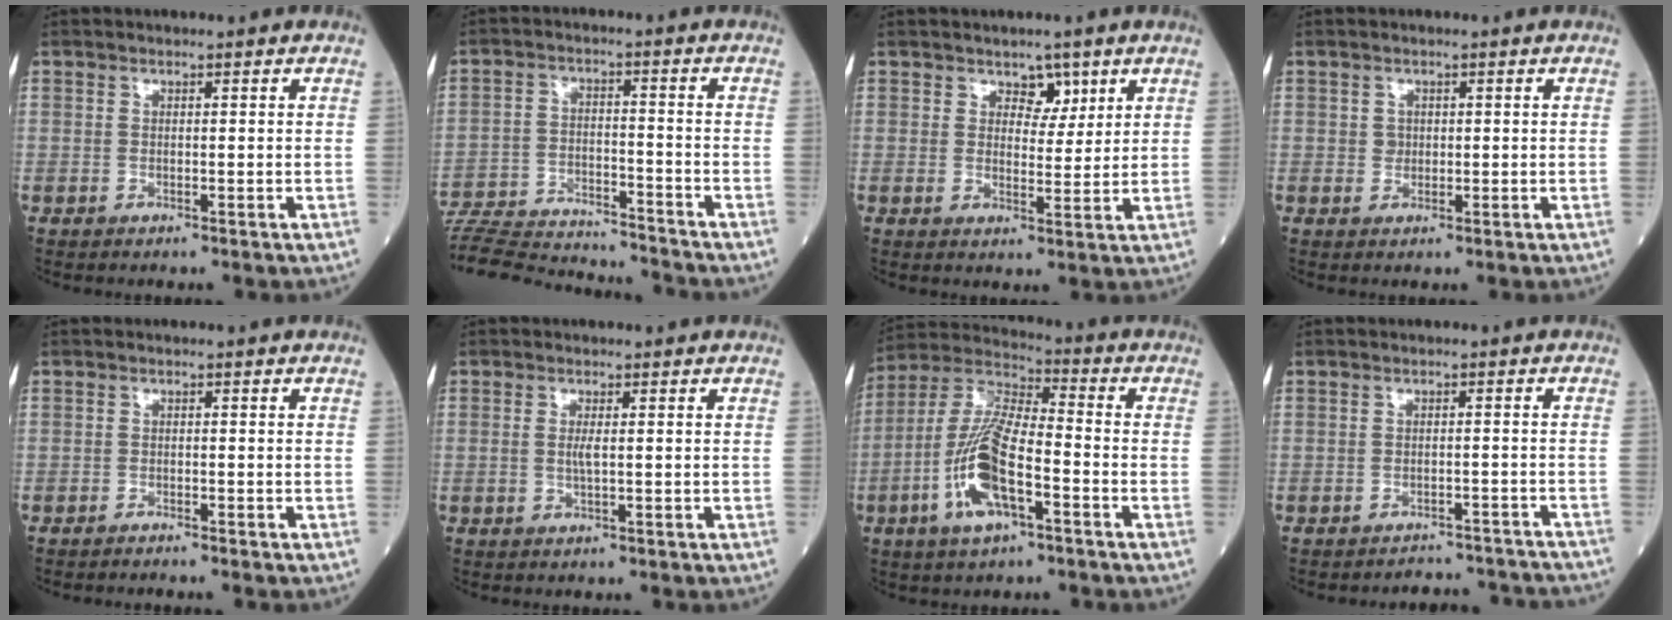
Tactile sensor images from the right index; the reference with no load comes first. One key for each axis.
{"total": 19.4, "fx": -18.6, "fy": 1.5, "fz": 5.4, "tx": -0.122, "ty": -0.014, "tz": -0.285}
{"total": 3.5, "fx": 2.2, "fy": 2.0, "fz": 1.8, "tx": -0.017, "ty": 0.000, "tz": 0.034}
{"total": 1.1, "fx": 0.1, "fy": 1.1, "fz": 0.3, "tx": -0.002, "ty": 0.002, "tz": 0.002}
{"total": 1.1, "fx": -1.1, "fy": -0.2, "fz": 0.2, "tx": -0.003, "ty": 0.000, "tz": -0.017}
{"total": 1.4, "fx": 0.0, "fy": 0.1, "fz": 1.4, "tx": -0.032, "ty": -0.001, "tz": -0.001}
{"total": 13.3, "fx": -4.6, "fy": 3.6, "fz": 11.9, "tx": -0.254, "ty": 0.002, "tz": -0.088}
{"total": 8.8, "fx": -8.7, "fy": 1.3, "fz": 0.3, "tx": 0.008, "ty": 0.013, "tz": -0.091}